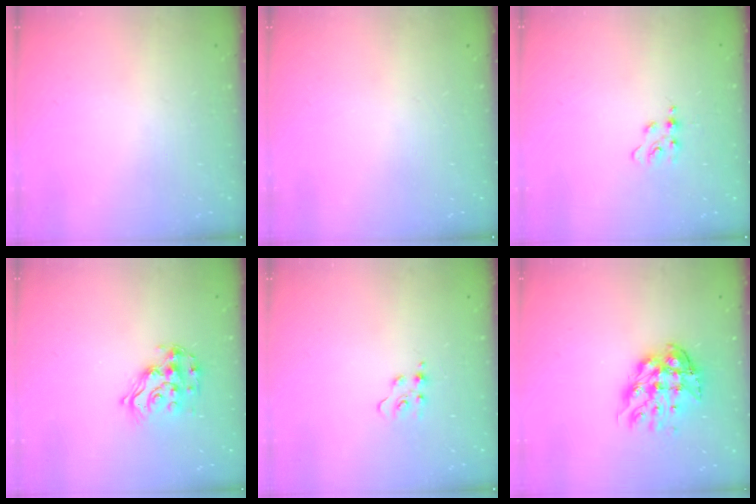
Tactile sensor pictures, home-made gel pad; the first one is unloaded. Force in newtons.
{"total": 0.0}
{"total": 3.9, "press": 3.9, "slide": 0.5}
{"total": 14.2, "press": 14.2, "slide": 1.0}
{"total": 4.4, "press": 4.3, "slide": 0.4}
{"total": 11.2, "press": 11.1, "slide": 1.0}